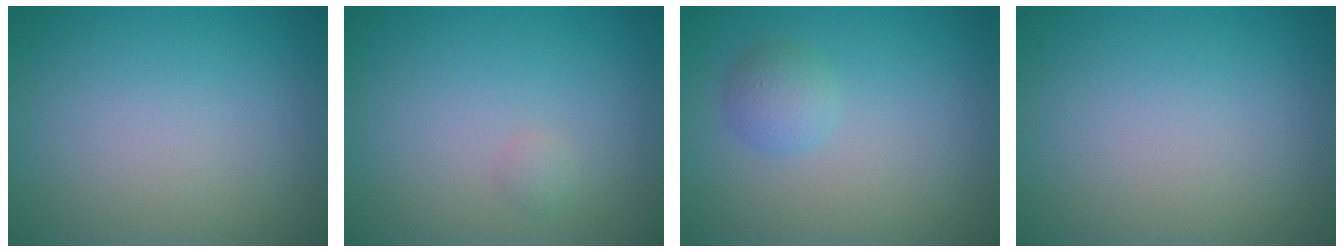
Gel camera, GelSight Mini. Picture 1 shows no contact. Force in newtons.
{"total": 0.6, "press": 0.6, "slide": 0.0}
{"total": 1.7, "press": 1.7, "slide": 0.2}
{"total": 0.0}